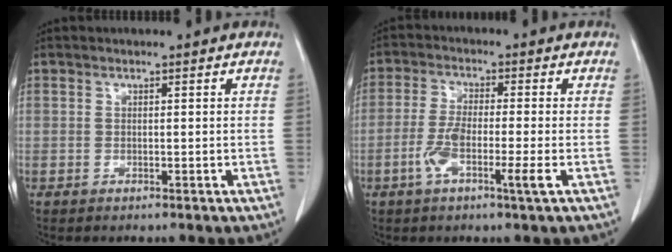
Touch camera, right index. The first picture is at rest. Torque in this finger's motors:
{"motor_torque": [1.07, -0.51, 0.49, 0.13]}